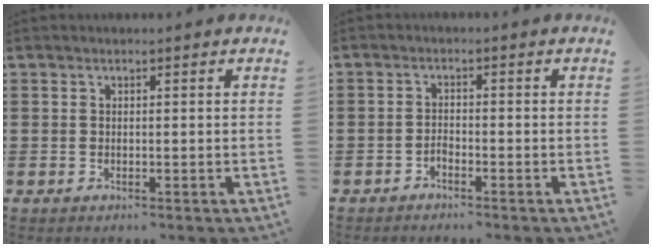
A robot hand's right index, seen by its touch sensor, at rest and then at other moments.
{"total": 1.4, "force": [-1.2, 0.7, 0.2], "torque": [-0.008, 0.002, -0.024]}